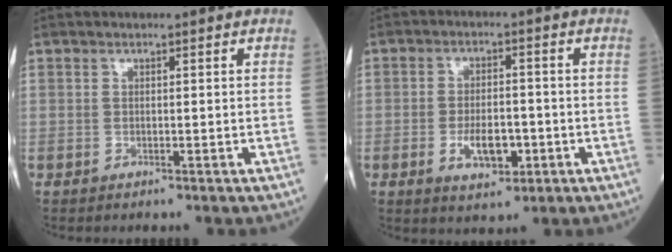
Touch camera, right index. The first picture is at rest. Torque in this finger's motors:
{"motor_torque": [0.09, -0.14, 0.15, 0.06]}